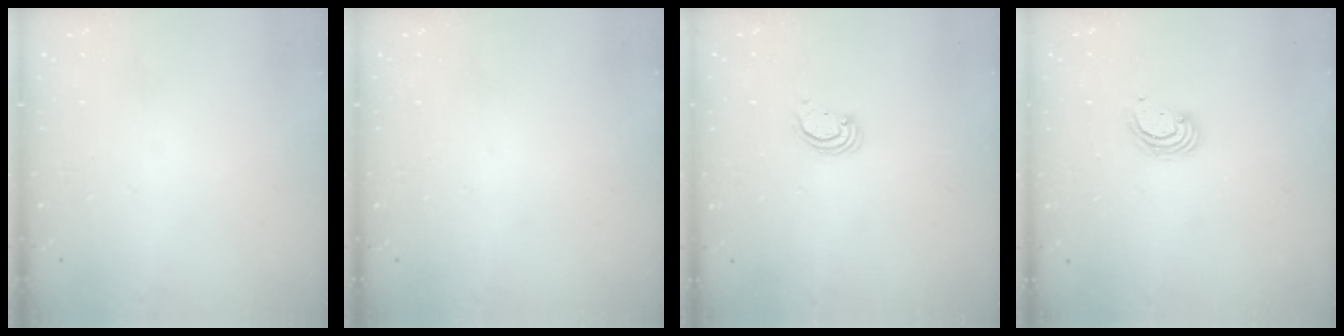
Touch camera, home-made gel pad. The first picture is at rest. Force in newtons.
{"total": 0.0}
{"total": 2.2, "press": 2.2, "slide": 0.2}
{"total": 3.2, "press": 3.2, "slide": 0.1}